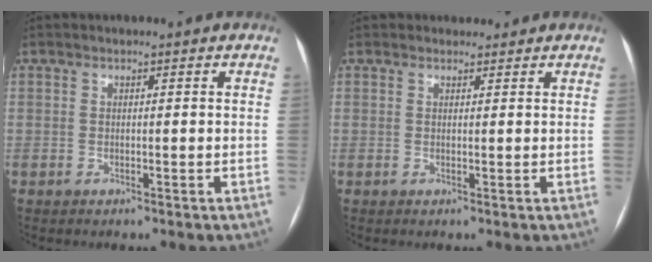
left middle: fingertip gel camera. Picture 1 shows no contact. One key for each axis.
{"total": 1.2, "fx": 1.0, "fy": 0.7, "fz": -0.2, "tx": 0.004, "ty": 0.006, "tz": 0.013}